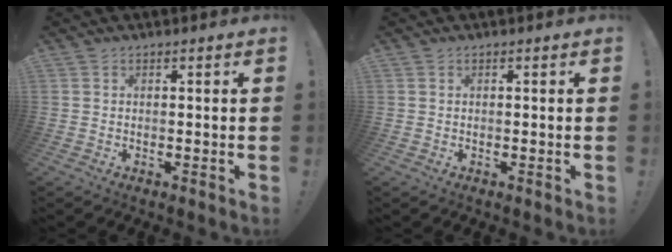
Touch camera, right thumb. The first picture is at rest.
{"total": 0.0}